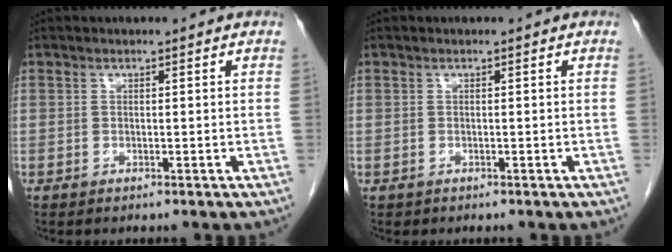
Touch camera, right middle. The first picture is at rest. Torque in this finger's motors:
{"motor_torque": [-0.28, -0.06, -0.01, -0.01]}